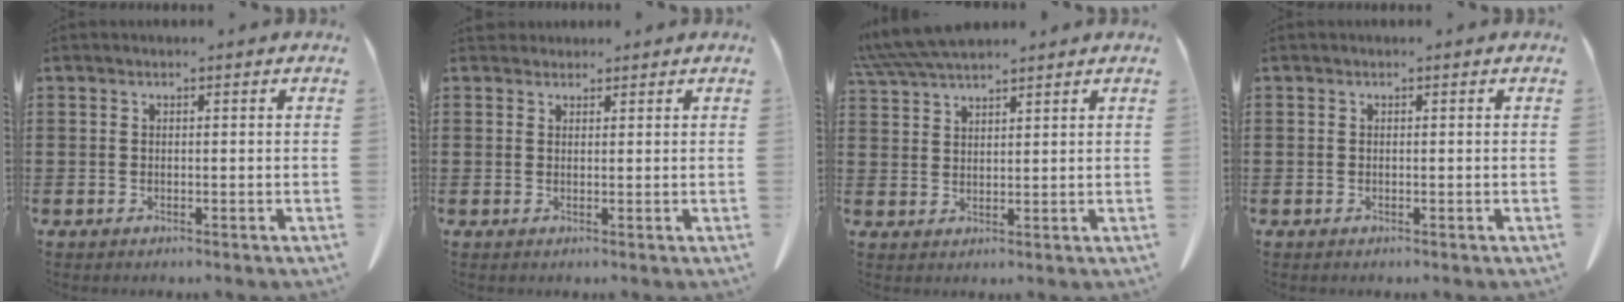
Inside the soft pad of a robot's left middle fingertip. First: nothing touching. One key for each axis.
{"total": 1.6, "fx": 1.5, "fy": 0.7, "fz": 0.1, "tx": -0.007, "ty": 0.001, "tz": 0.030}
{"total": 5.8, "fx": 5.2, "fy": 0.9, "fz": 2.3, "tx": -0.062, "ty": -0.012, "tz": 0.099}
{"total": 0.0}